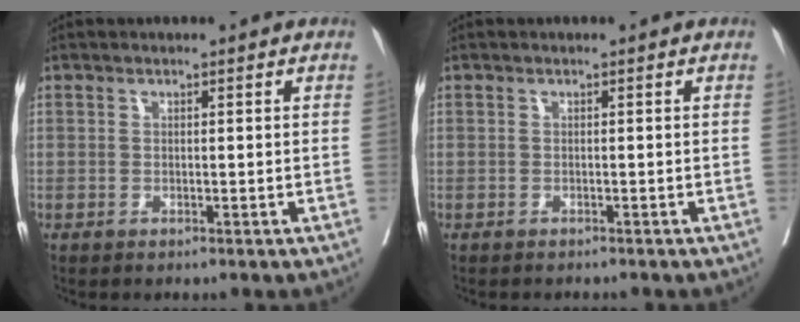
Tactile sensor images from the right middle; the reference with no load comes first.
{"total": 1.6, "force": [-1.5, 0.4, 0.4], "torque": [-0.011, -0.003, -0.020]}